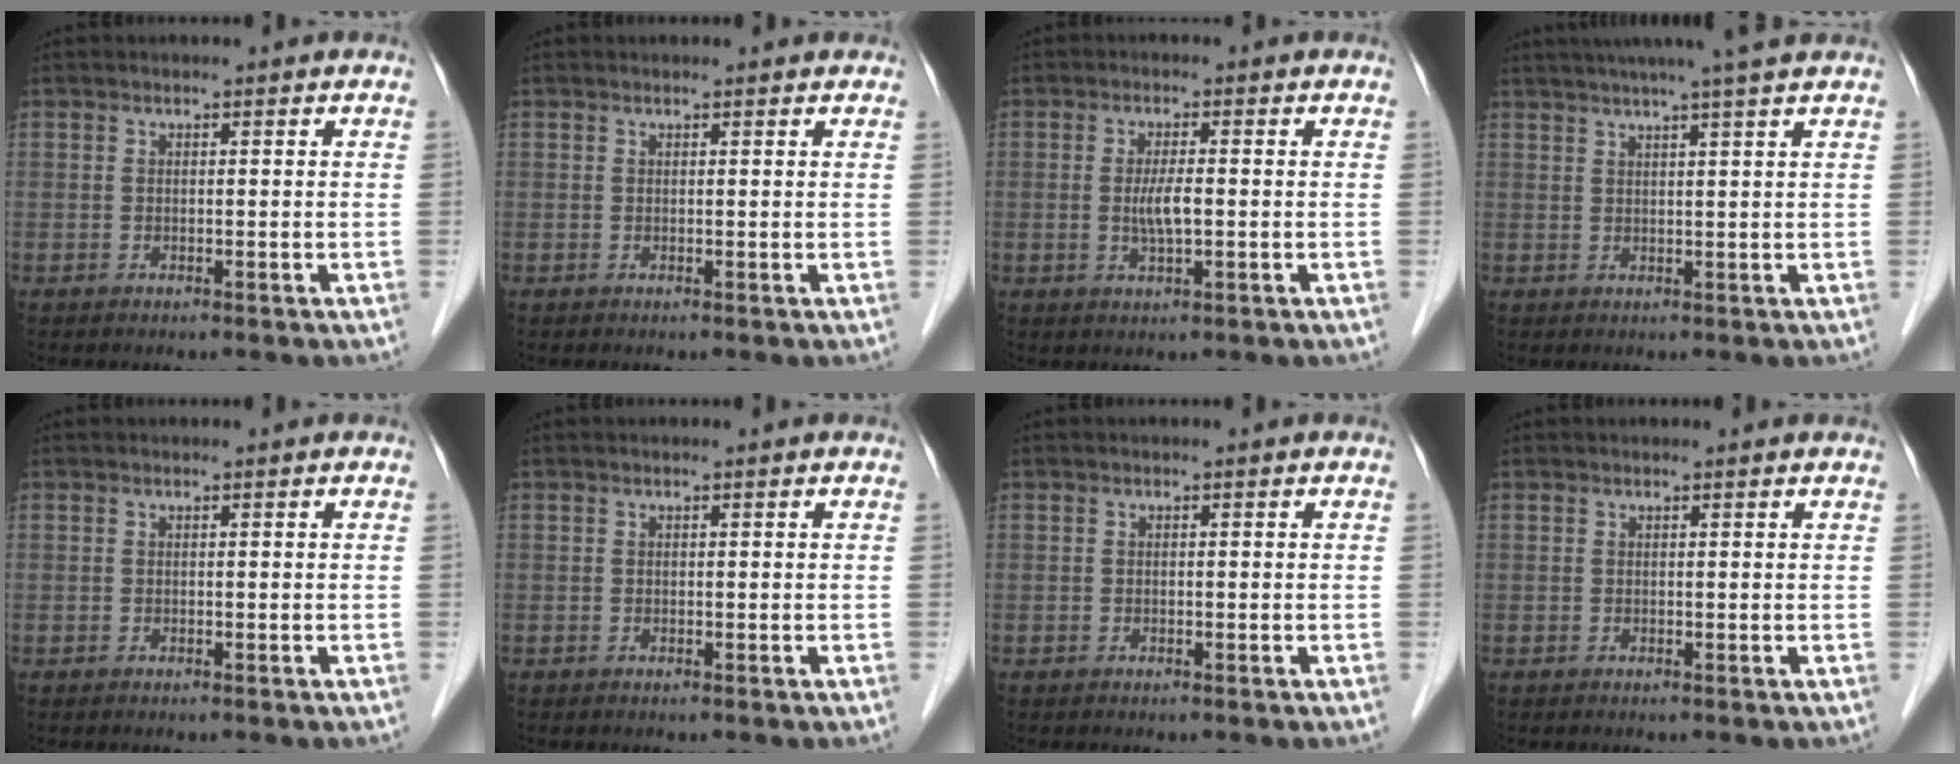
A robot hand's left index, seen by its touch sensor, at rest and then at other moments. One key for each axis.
{"total": 1.5, "fx": 1.4, "fy": 0.4, "fz": 0.3, "tx": -0.012, "ty": 0.007, "tz": 0.011}
{"total": 3.5, "fx": -0.4, "fy": 0.6, "fz": 3.4, "tx": -0.070, "ty": -0.003, "tz": -0.006}
{"total": 9.4, "fx": 7.7, "fy": -1.1, "fz": 5.2, "tx": -0.079, "ty": 0.022, "tz": 0.094}
{"total": 0.0}
{"total": 0.0}
{"total": 0.0}
{"total": 0.9, "fx": 0.9, "fy": 0.1, "fz": 0.1, "tx": -0.009, "ty": 0.002, "tz": 0.007}